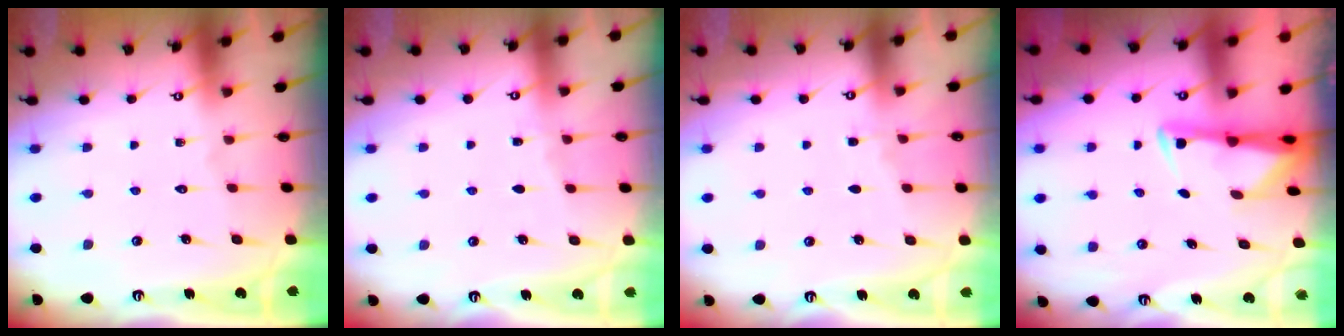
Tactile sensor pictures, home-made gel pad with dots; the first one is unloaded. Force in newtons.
{"total": 2.4, "press": 2.4, "slide": 0.4}
{"total": 1.6, "press": 1.6, "slide": 0.3}
{"total": 3.0, "press": 2.9, "slide": 0.5}